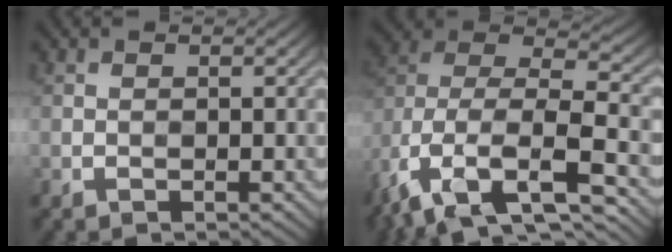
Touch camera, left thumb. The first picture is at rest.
{"total": 16.4, "force": [-7.7, 9.1, 11.3], "torque": [-0.276, -0.017, -0.096]}